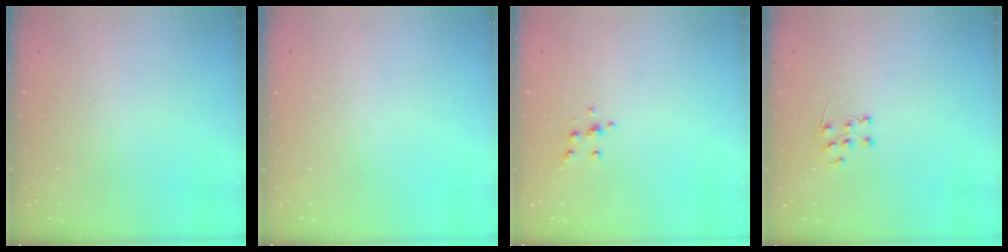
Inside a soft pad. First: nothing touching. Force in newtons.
{"total": 0.0}
{"total": 4.2, "press": 4.2, "slide": 0.4}
{"total": 5.7, "press": 5.6, "slide": 0.4}